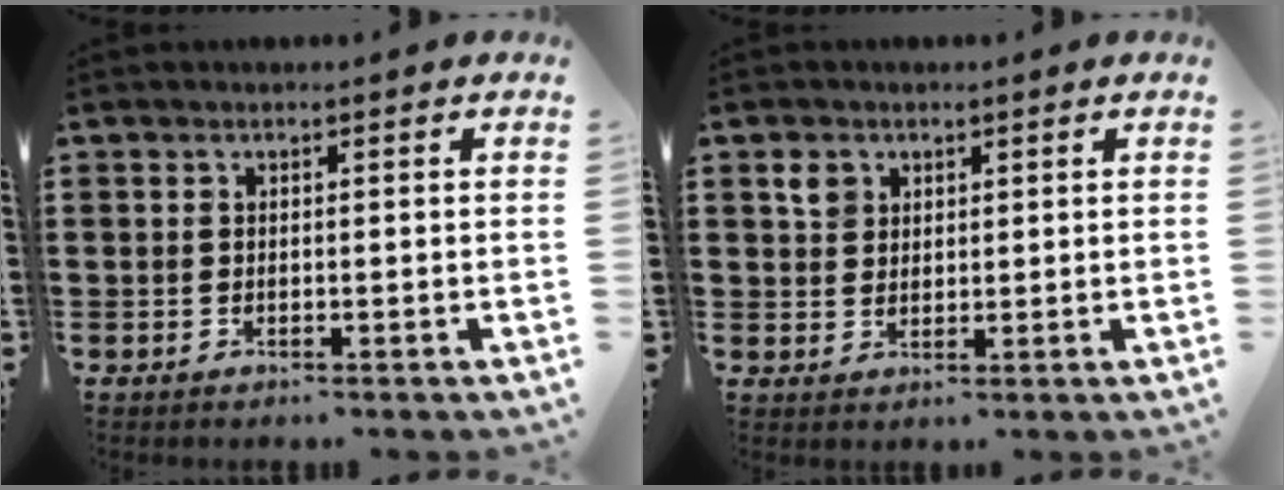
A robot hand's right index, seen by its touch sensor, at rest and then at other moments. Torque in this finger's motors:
{"motor_torque": [0.04, -0.03, 0.02, 0.04]}